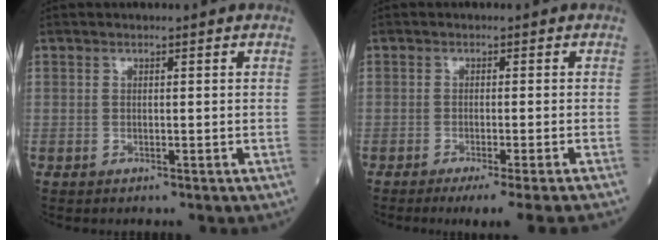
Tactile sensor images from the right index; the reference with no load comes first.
{"total": 10.4, "force": [-9.1, -1.8, 4.5], "torque": [-0.024, -0.032, -0.121]}